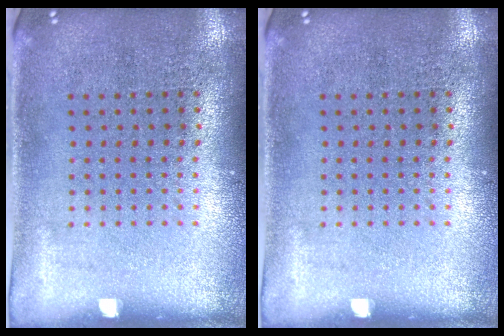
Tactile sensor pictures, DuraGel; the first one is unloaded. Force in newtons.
{"total": 0.0}